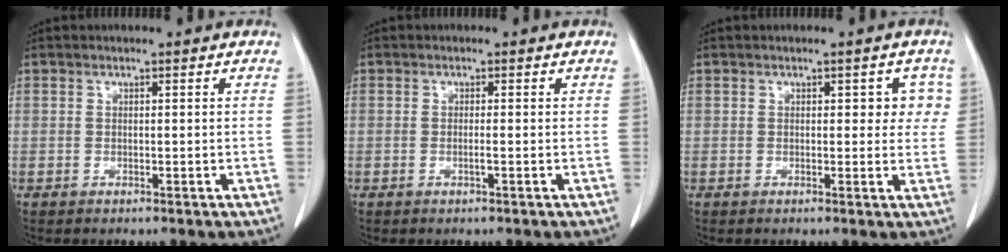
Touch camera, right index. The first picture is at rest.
{"total": 0.9, "force": [-0.3, -0.3, 0.8], "torque": [-0.016, -0.001, -0.006]}
{"total": 3.4, "force": [1.0, 2.1, 2.5], "torque": [-0.013, 0.011, 0.008]}